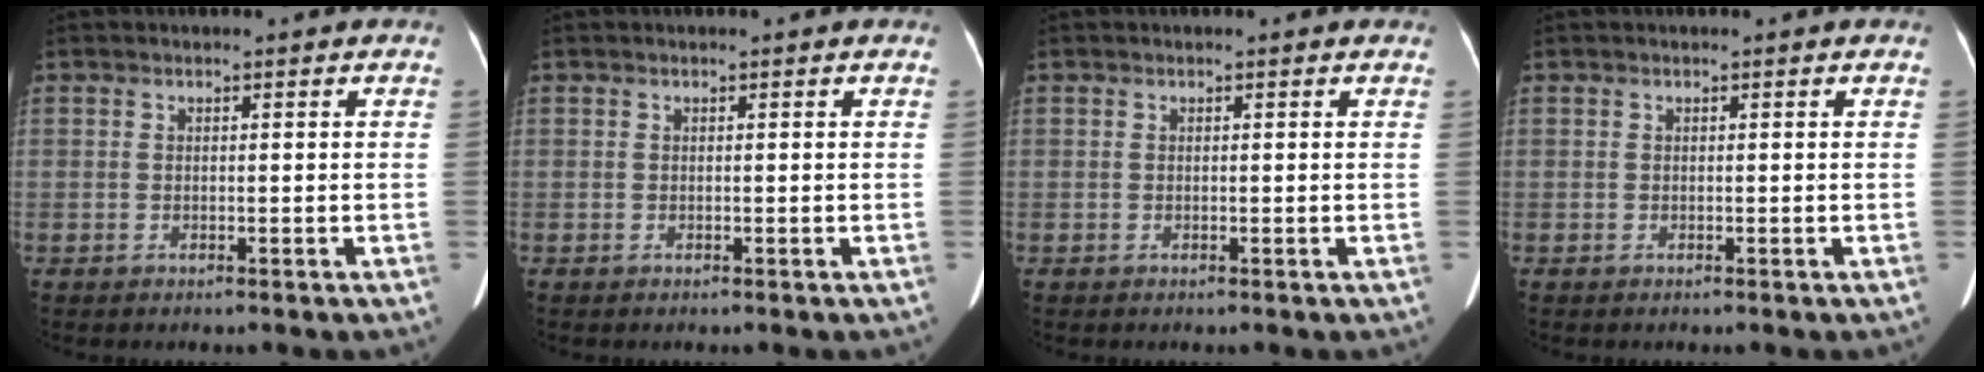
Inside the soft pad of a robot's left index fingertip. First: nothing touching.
{"total": 0.0}
{"total": 0.0}
{"total": 0.0}